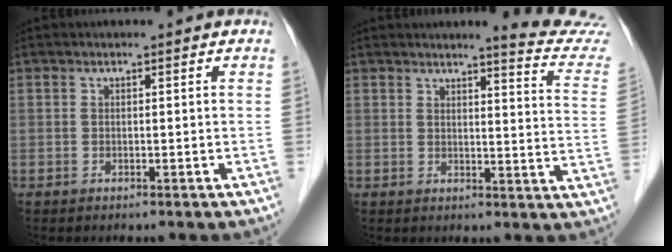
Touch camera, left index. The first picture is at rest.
{"total": 11.1, "force": [10.8, -1.2, 2.2], "torque": [-0.019, -0.097, 0.100]}